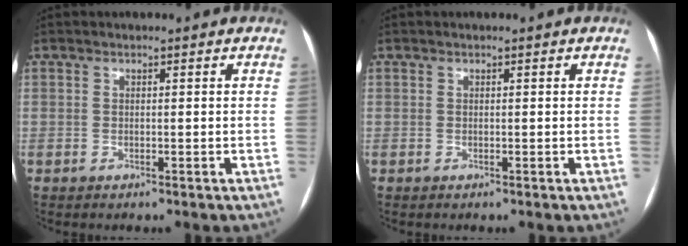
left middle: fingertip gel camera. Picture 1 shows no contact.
{"total": 0.0}